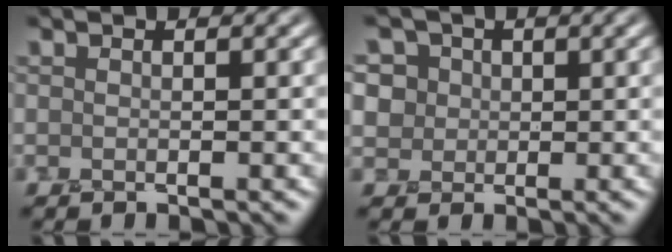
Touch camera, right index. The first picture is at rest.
{"total": 4.7, "force": [2.4, 3.8, 1.1], "torque": [-0.025, 0.029, 0.028]}